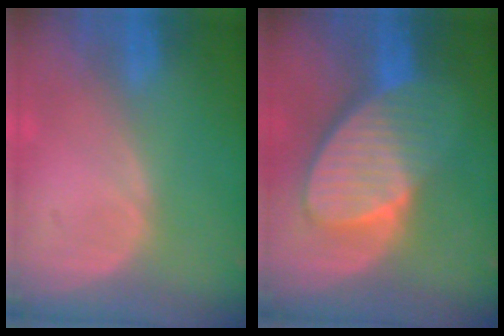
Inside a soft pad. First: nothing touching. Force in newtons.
{"total": 9.3, "press": 8.3, "slide": 4.3}